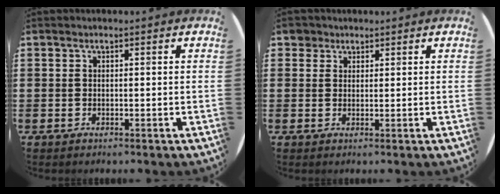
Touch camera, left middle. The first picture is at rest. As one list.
[{"total": 2.0, "force": [1.6, 1.3, 0.2], "torque": [0.000, 0.002, 0.029]}]